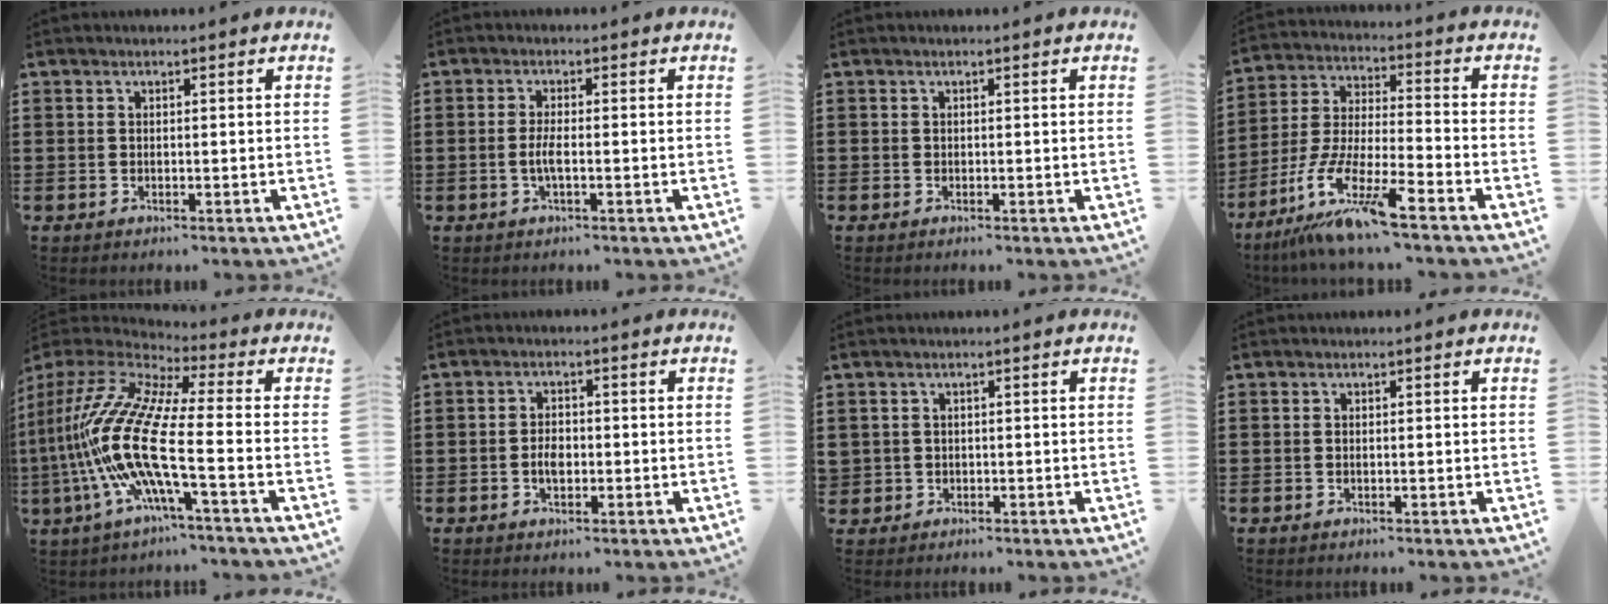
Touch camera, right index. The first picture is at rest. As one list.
[{"total": 2.8, "force": [-0.7, 0.4, 2.7], "torque": [-0.062, -0.007, -0.017]}, {"total": 0.0}, {"total": 11.4, "force": [-8.8, 0.4, 7.3], "torque": [-0.171, -0.010, -0.180]}, {"total": 15.0, "force": [-6.0, 3.3, 13.4], "torque": [-0.330, -0.028, -0.134]}, {"total": 2.8, "force": [-0.5, 1.6, 2.2], "torque": [-0.043, 0.002, -0.010]}, {"total": 0.9, "force": [-0.1, 0.9, 0.0], "torque": [-0.003, 0.003, -0.004]}, {"total": 0.0}]